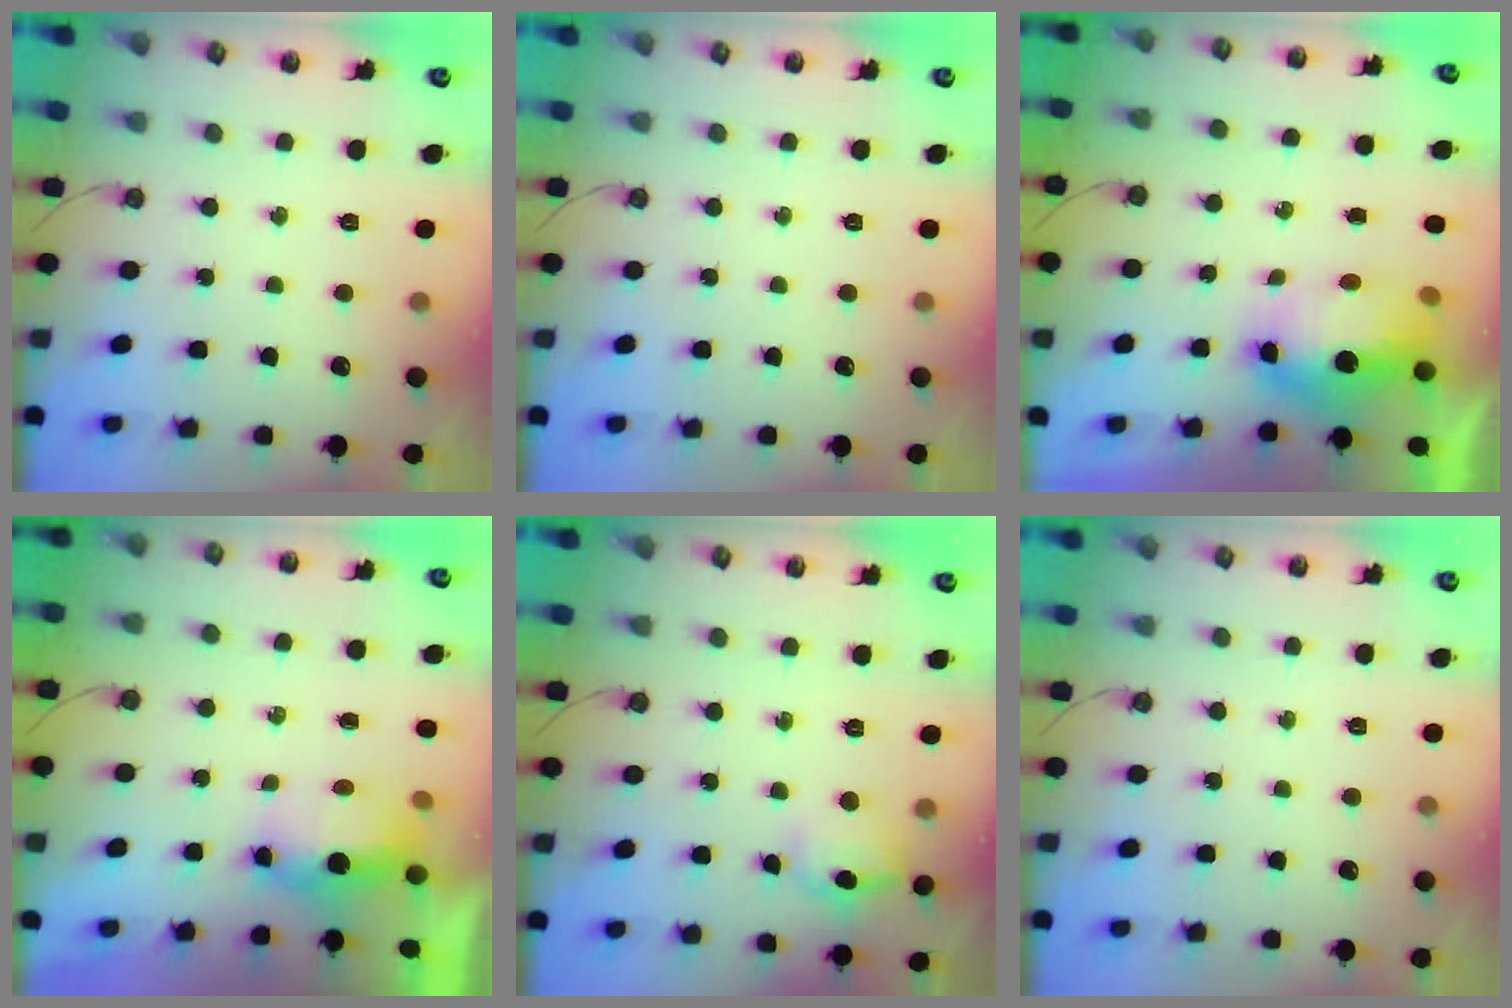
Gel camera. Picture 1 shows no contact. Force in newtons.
{"total": 0.0}
{"total": 8.6, "press": 8.5, "slide": 1.1}
{"total": 5.7, "press": 5.6, "slide": 0.9}
{"total": 9.4, "press": 9.3, "slide": 1.3}
{"total": 0.0}